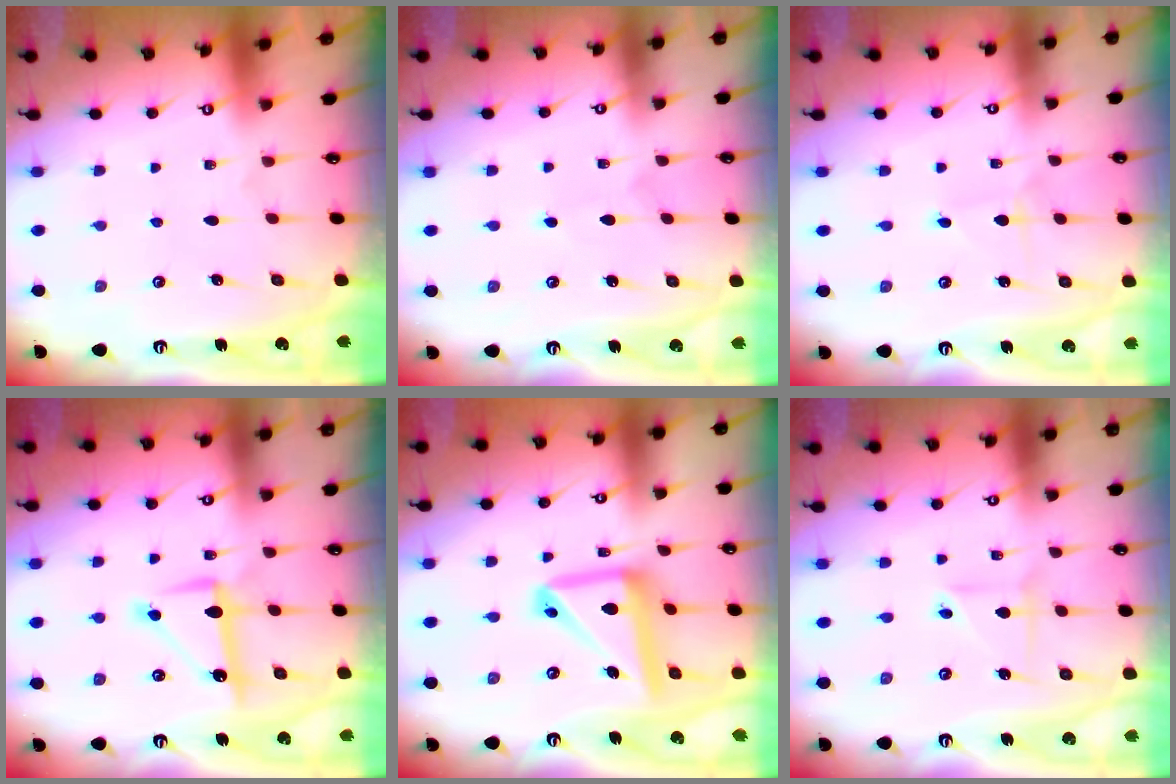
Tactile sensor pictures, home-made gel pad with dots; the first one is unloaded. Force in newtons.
{"total": 3.6, "press": 3.6, "slide": 0.3}
{"total": 1.6, "press": 1.6, "slide": 0.0}
{"total": 9.4, "press": 9.4, "slide": 0.4}
{"total": 15.2, "press": 15.1, "slide": 1.5}
{"total": 2.5, "press": 2.3, "slide": 1.1}